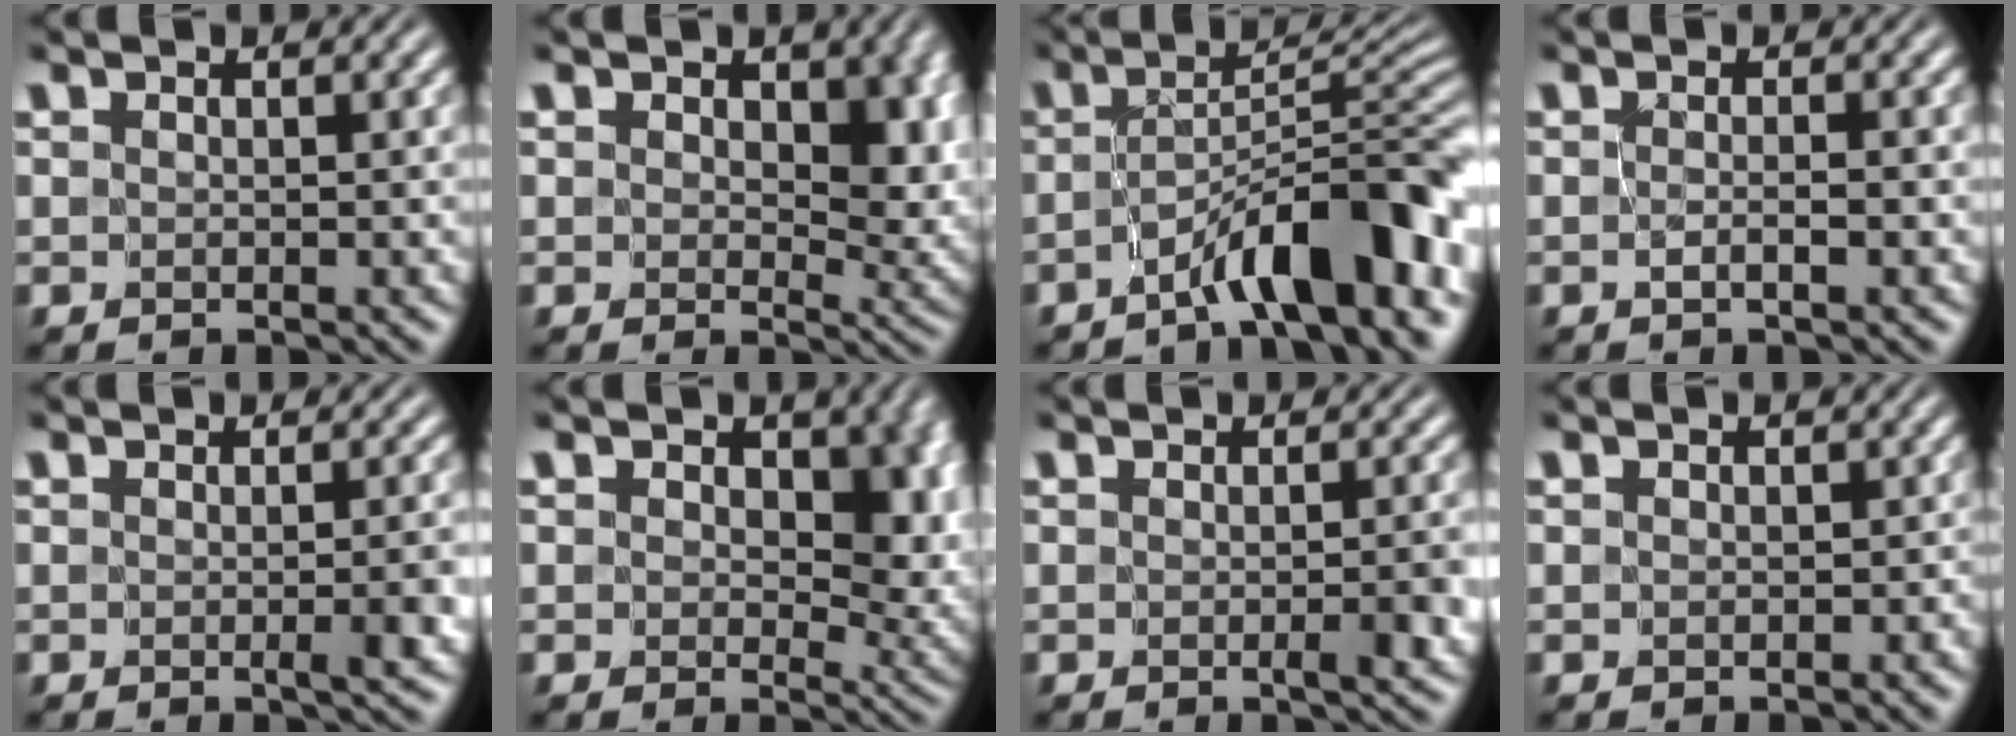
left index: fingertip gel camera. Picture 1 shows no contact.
{"total": 7.6, "force": [2.0, 4.6, 5.7], "torque": [-0.070, -0.014, 0.036]}
{"total": 8.0, "force": [-4.1, 1.5, 6.7], "torque": [-0.094, 0.011, -0.067]}
{"total": 0.9, "force": [-0.6, -0.2, 0.6], "torque": [-0.011, -0.005, -0.008]}
{"total": 2.3, "force": [-0.5, 0.1, 2.2], "torque": [-0.030, -0.008, -0.005]}
{"total": 8.8, "force": [2.1, 5.6, 6.4], "torque": [-0.073, -0.009, 0.030]}
{"total": 2.1, "force": [-0.6, 0.2, 2.0], "torque": [-0.028, -0.007, -0.005]}
{"total": 0.7, "force": [-0.2, 0.7, 0.1], "torque": [0.008, -0.003, -0.001]}